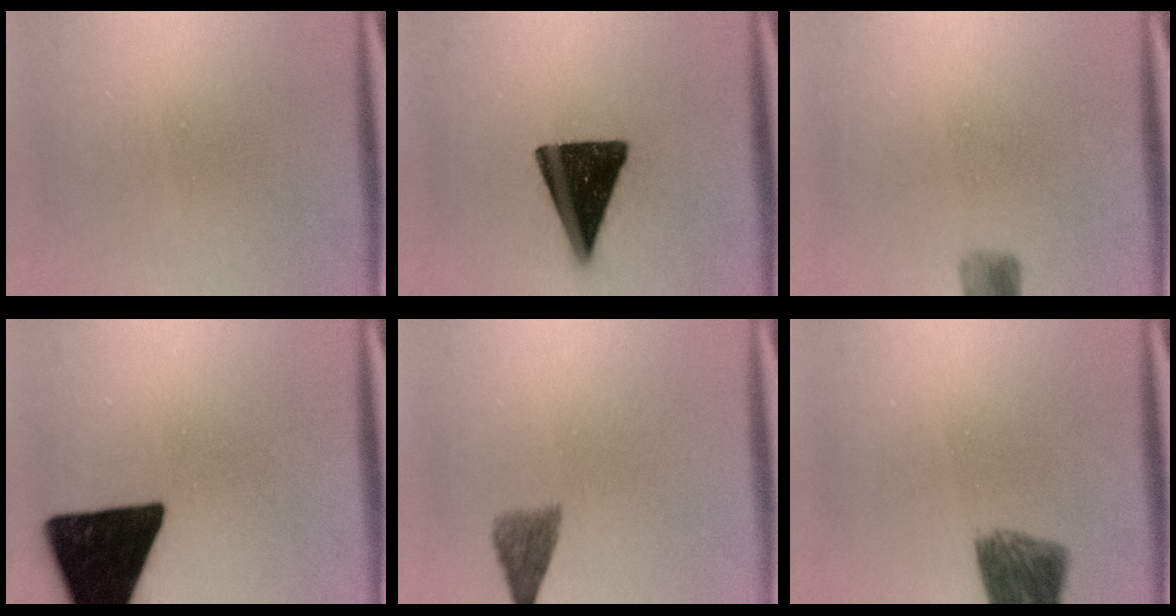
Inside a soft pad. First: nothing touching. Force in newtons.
{"total": 16.6}
{"total": 2.4}
{"total": 18.0}
{"total": 2.9}
{"total": 6.5}